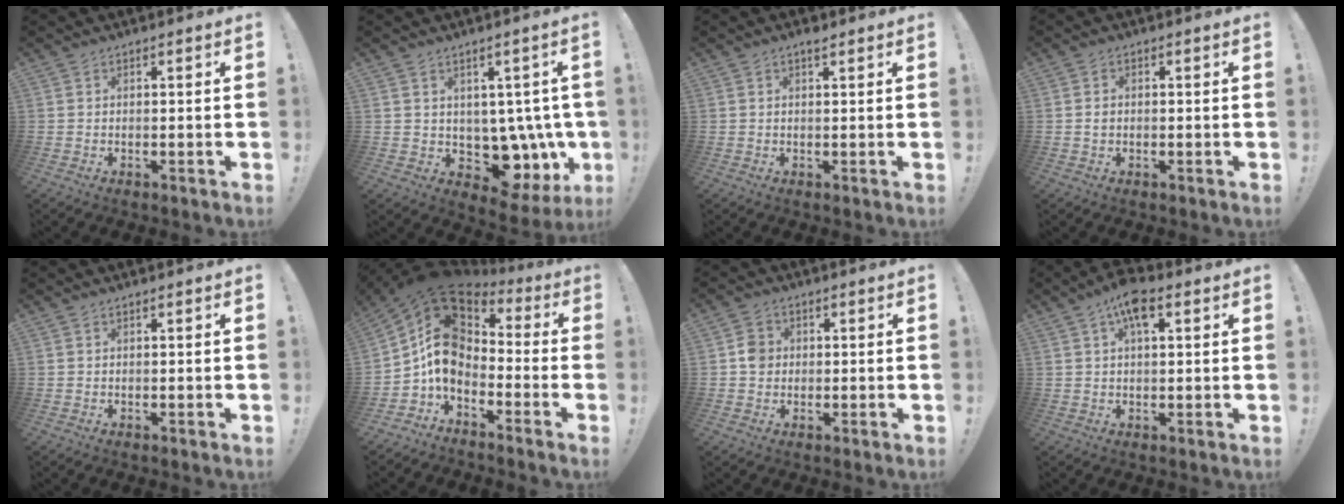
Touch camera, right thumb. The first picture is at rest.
{"total": 9.4, "force": [-0.8, 7.2, 5.9], "torque": [-0.058, -0.011, 0.004]}
{"total": 1.3, "force": [1.0, 0.1, 0.8], "torque": [-0.004, -0.005, 0.015]}
{"total": 1.0, "force": [0.0, 0.9, 0.5], "torque": [-0.011, 0.006, 0.000]}
{"total": 0.0}
{"total": 13.8, "force": [1.5, 9.5, 9.9], "torque": [-0.174, -0.015, 0.023]}
{"total": 4.6, "force": [-0.1, 4.2, 1.9], "torque": [-0.021, 0.008, -0.002]}
{"total": 7.9, "force": [3.6, 3.6, 6.1], "torque": [-0.097, -0.005, 0.061]}